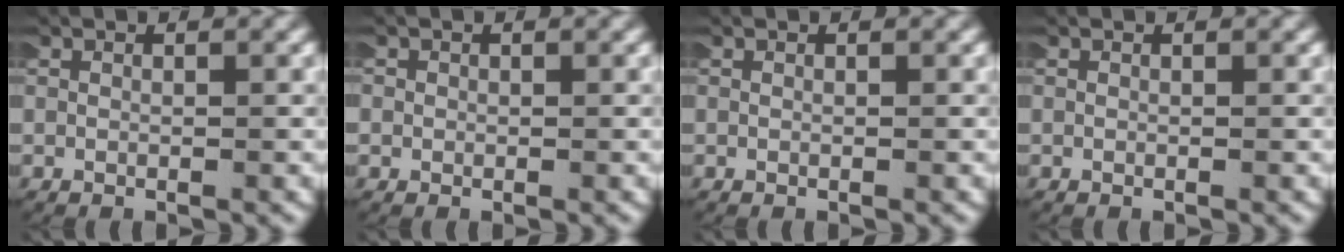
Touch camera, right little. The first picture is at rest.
{"total": 1.0, "force": [0.0, 1.0, 0.0], "torque": [0.000, 0.005, -0.006]}
{"total": 0.0}
{"total": 0.0}